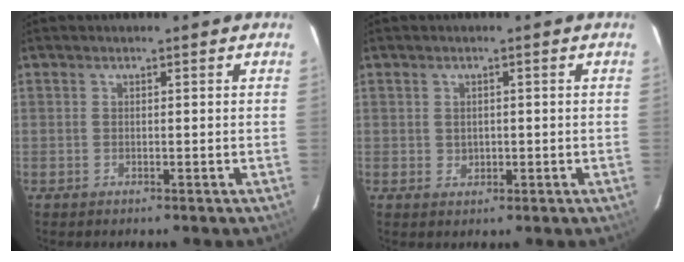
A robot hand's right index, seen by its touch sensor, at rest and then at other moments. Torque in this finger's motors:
{"motor_torque": [-0.32, -0.02, -0.04, -0.01]}